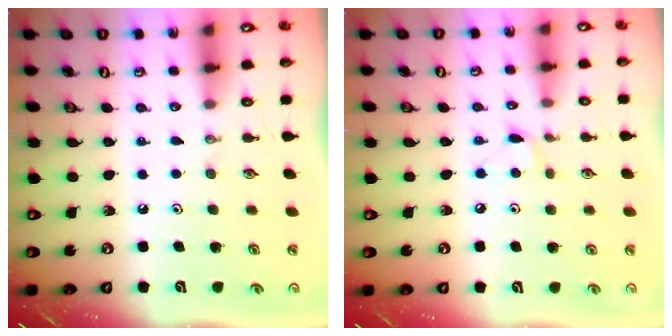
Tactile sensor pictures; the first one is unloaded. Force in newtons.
{"total": 4.8, "press": 4.8, "slide": 0.6}